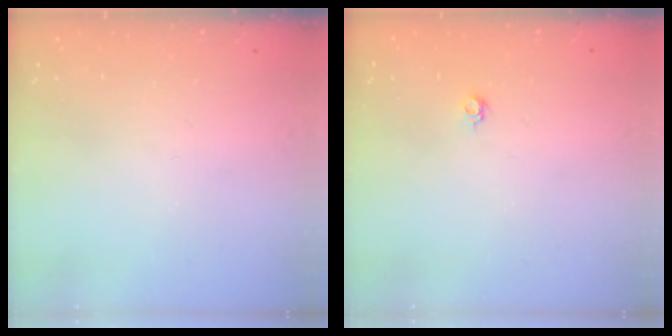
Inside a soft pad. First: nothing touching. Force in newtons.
{"total": 3.7, "press": 3.6, "slide": 0.7}